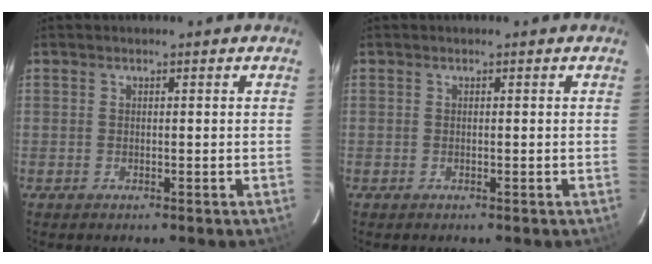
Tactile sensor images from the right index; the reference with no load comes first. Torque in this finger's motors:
{"motor_torque": [0.00, 0.01, 0.00, 0.00]}